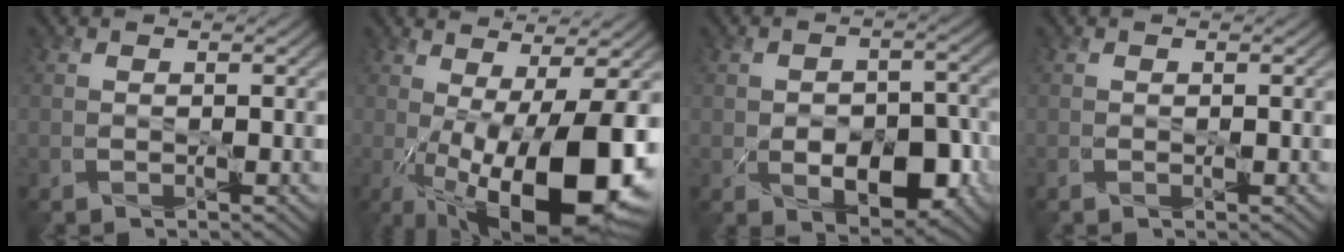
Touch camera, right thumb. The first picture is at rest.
{"total": 16.8, "force": [-3.8, 5.9, 15.3], "torque": [-0.250, -0.018, -0.049]}
{"total": 8.6, "force": [-2.6, 5.3, 6.2], "torque": [-0.102, -0.023, -0.031]}
{"total": 0.7, "force": [-0.3, 0.3, 0.6], "torque": [-0.012, -0.004, -0.003]}